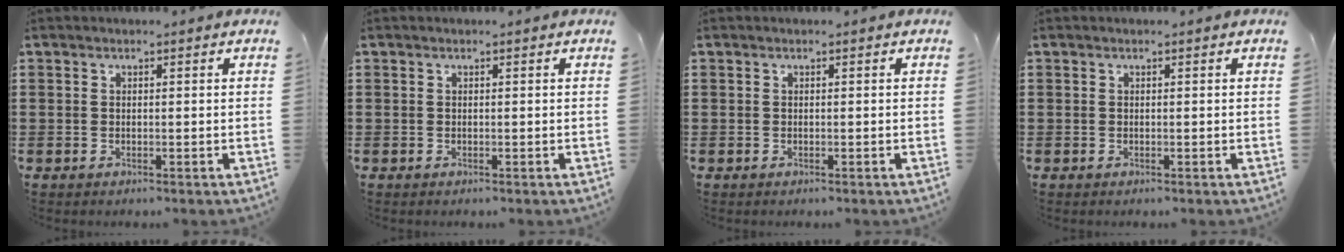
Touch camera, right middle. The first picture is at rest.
{"total": 0.0}
{"total": 0.0}
{"total": 0.0}